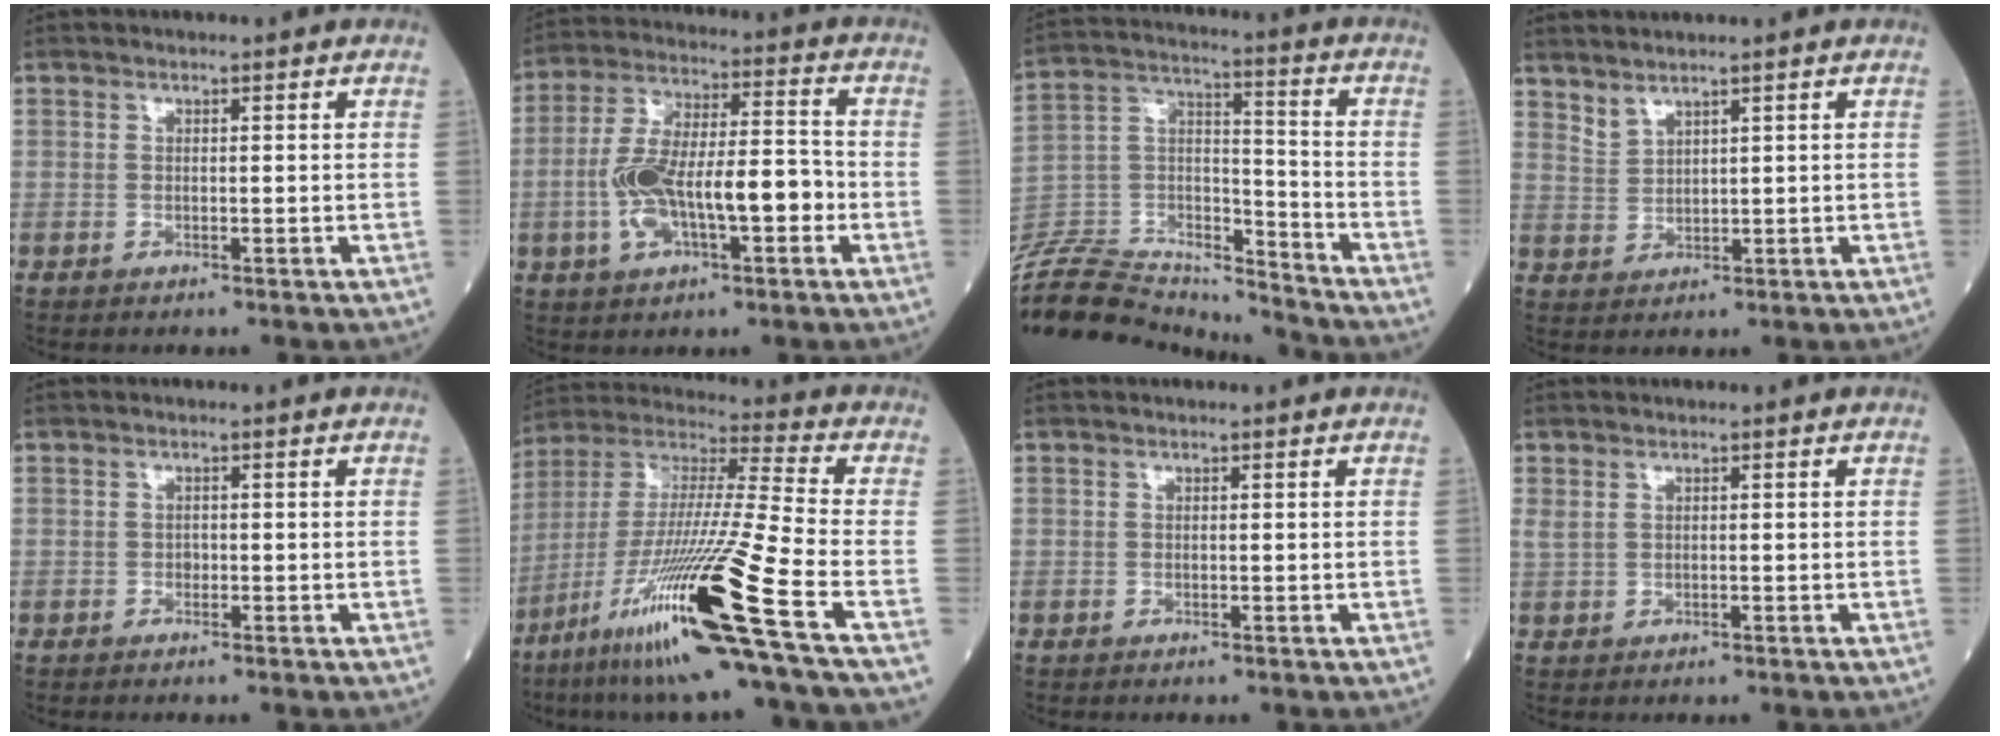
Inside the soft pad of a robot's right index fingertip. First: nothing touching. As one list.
[{"total": 13.3, "force": [-3.1, 4.4, 12.1], "torque": [-0.235, 0.027, -0.050]}, {"total": 22.3, "force": [-21.5, 3.5, 4.6], "torque": [-0.112, 0.022, -0.359]}, {"total": 2.3, "force": [2.3, 0.3, 0.5], "torque": [-0.014, 0.001, 0.053]}, {"total": 0.5, "force": [-0.2, 0.4, 0.2], "torque": [0.000, 0.003, -0.006]}, {"total": 23.7, "force": [-11.7, -1.0, 20.6], "torque": [-0.402, -0.046, -0.219]}, {"total": 0.0}, {"total": 1.1, "force": [0.7, 0.5, 0.7], "torque": [-0.020, 0.009, 0.021]}]